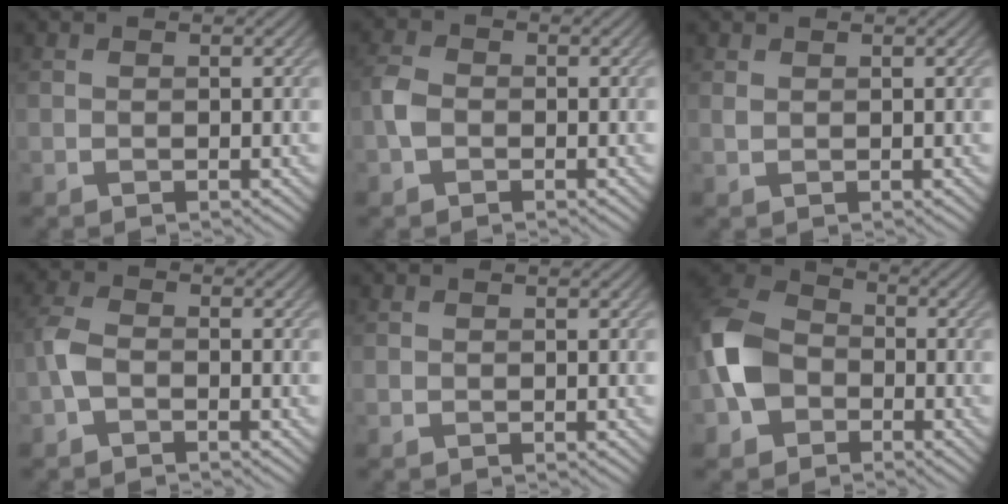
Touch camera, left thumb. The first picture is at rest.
{"total": 2.6, "force": [-0.9, 2.0, 1.4], "torque": [-0.036, 0.003, -0.029]}
{"total": 0.6, "force": [0.4, 0.3, 0.3], "torque": [-0.010, 0.000, 0.008]}
{"total": 2.9, "force": [-1.4, 1.7, 1.9], "torque": [-0.050, 0.003, -0.041]}
{"total": 0.0}
{"total": 9.1, "force": [-2.8, 7.0, 5.2], "torque": [-0.133, -0.002, -0.080]}